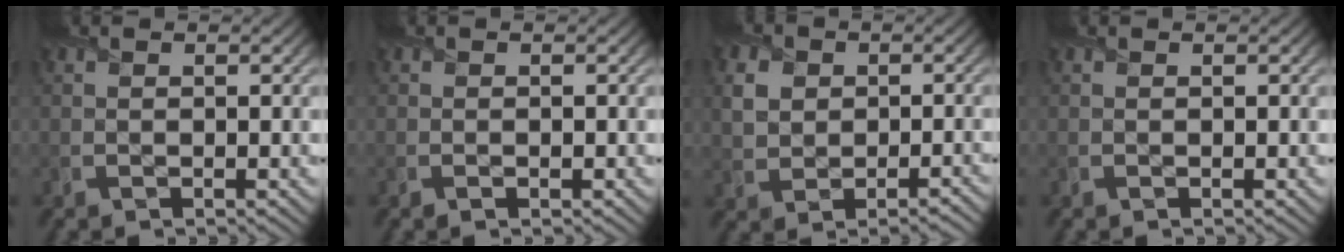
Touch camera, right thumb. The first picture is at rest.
{"total": 0.6, "force": [-0.2, 0.1, 0.5], "torque": [-0.011, 0.002, -0.002]}
{"total": 4.4, "force": [0.4, 3.6, 2.5], "torque": [-0.049, 0.000, 0.005]}
{"total": 0.0}